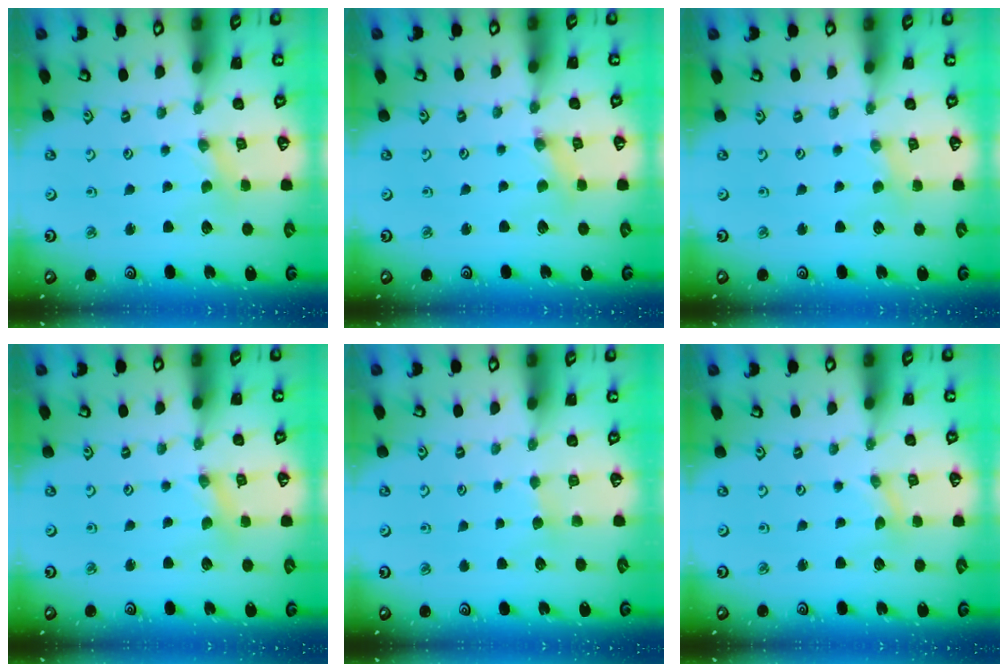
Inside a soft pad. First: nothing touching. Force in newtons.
{"total": 1.1, "press": 1.1, "slide": 0.2}
{"total": 0.8, "press": 0.8, "slide": 0.2}
{"total": 1.1, "press": 1.1, "slide": 0.2}
{"total": 2.9, "press": 2.9, "slide": 0.5}
{"total": 0.0}